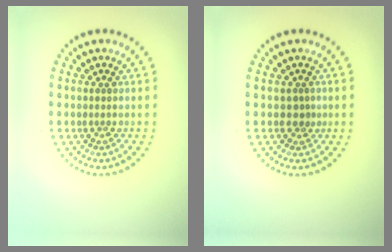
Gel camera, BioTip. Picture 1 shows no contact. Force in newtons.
{"total": 1.2, "press": 1.0, "slide": 0.7}